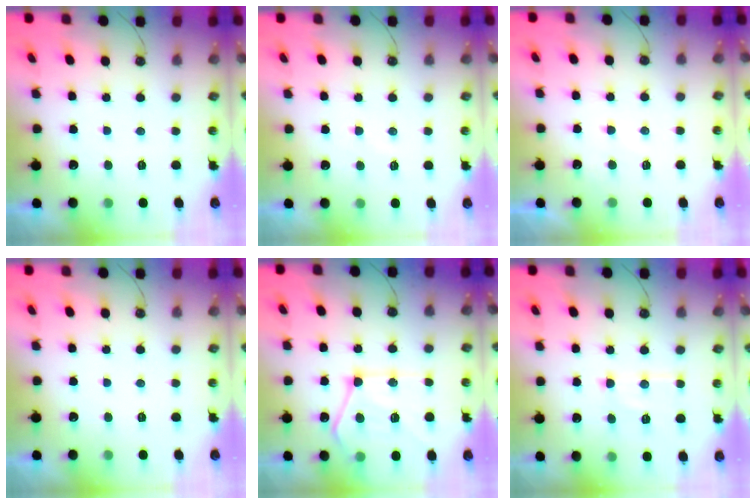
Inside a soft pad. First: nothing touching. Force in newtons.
{"total": 4.1, "press": 4.0, "slide": 0.5}
{"total": 4.8, "press": 4.8, "slide": 0.6}
{"total": 0.0}
{"total": 15.7, "press": 15.7, "slide": 1.3}
{"total": 10.0, "press": 10.0, "slide": 0.6}